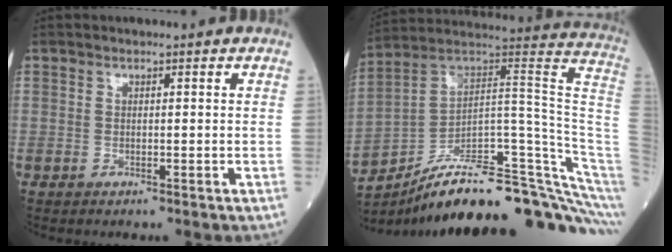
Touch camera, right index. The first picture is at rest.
{"total": 28.5, "force": [-19.9, 3.4, 20.1], "torque": [-0.189, 0.049, -0.298]}